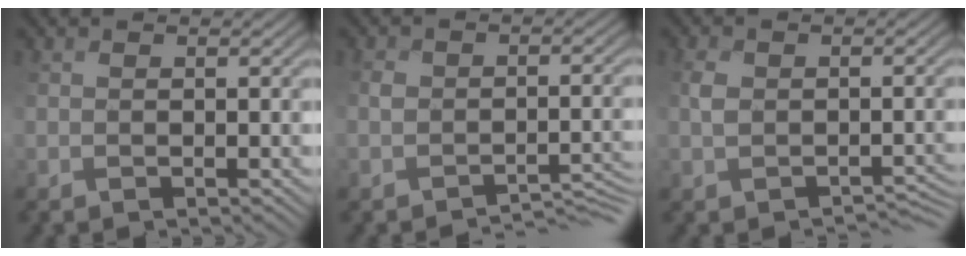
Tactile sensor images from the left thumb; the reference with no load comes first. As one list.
[{"total": 4.4, "force": [-3.8, 1.8, 1.3], "torque": [-0.015, 0.012, -0.056]}, {"total": 2.2, "force": [-1.4, 1.6, 0.8], "torque": [-0.006, 0.002, -0.026]}]